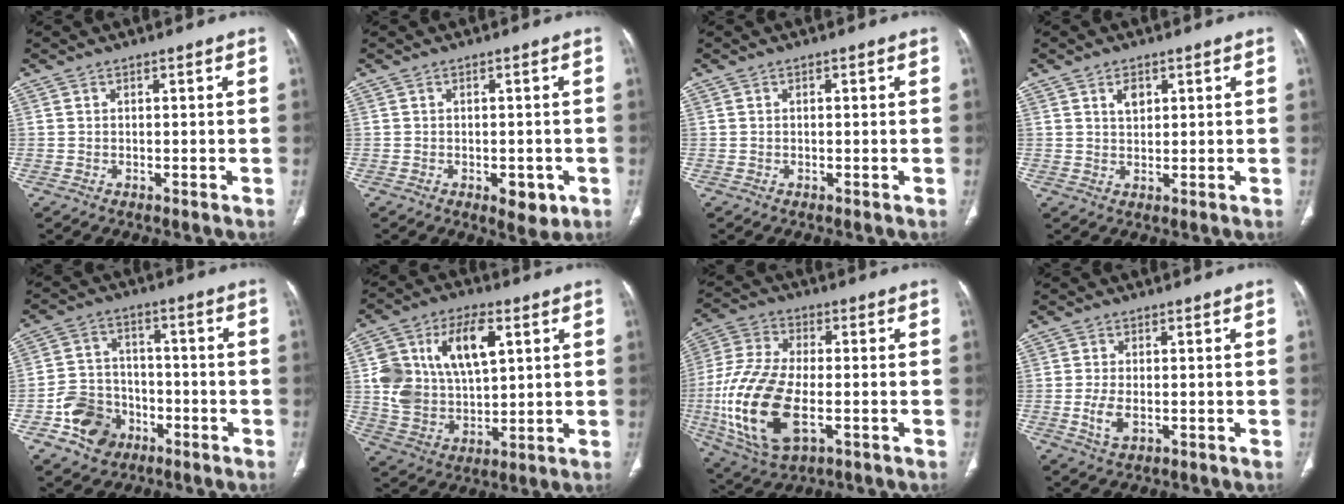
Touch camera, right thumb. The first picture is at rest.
{"total": 4.3, "force": [-1.6, 2.2, 3.3], "torque": [-0.025, 0.000, -0.013]}
{"total": 0.5, "force": [0.2, 0.2, 0.4], "torque": [-0.009, 0.002, 0.004]}
{"total": 2.9, "force": [1.4, 1.8, 1.8], "torque": [-0.020, -0.009, 0.025]}
{"total": 10.4, "force": [-4.8, 8.3, 4.0], "torque": [-0.044, 0.031, -0.081]}
{"total": 18.7, "force": [3.9, 13.3, 12.6], "torque": [-0.195, 0.014, 0.077]}
{"total": 19.8, "force": [-4.2, 10.0, 16.6], "torque": [-0.361, 0.001, -0.069]}
{"total": 3.9, "force": [-0.8, 2.1, 3.2], "torque": [-0.072, -0.007, -0.013]}